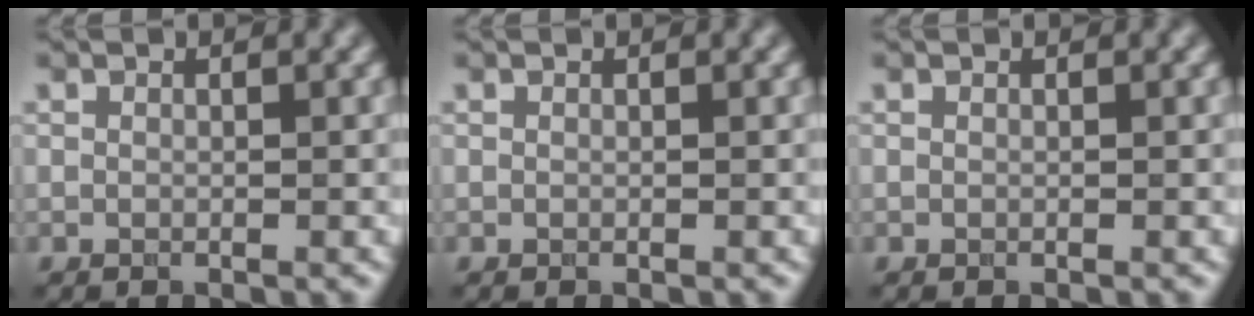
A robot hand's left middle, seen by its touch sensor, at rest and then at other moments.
{"total": 0.0}
{"total": 0.0}